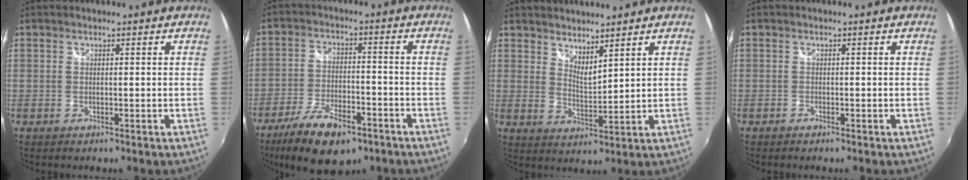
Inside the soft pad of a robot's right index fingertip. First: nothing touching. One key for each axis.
{"total": 14.7, "fx": -9.6, "fy": 6.0, "fz": 9.4, "tx": -0.200, "ty": -0.028, "tz": -0.161}
{"total": 4.9, "fx": 4.3, "fy": 0.9, "fz": 2.2, "tx": -0.032, "ty": -0.007, "tz": 0.073}
{"total": 0.6, "fx": -0.5, "fy": 0.3, "fz": 0.2, "tx": -0.005, "ty": 0.000, "tz": -0.011}